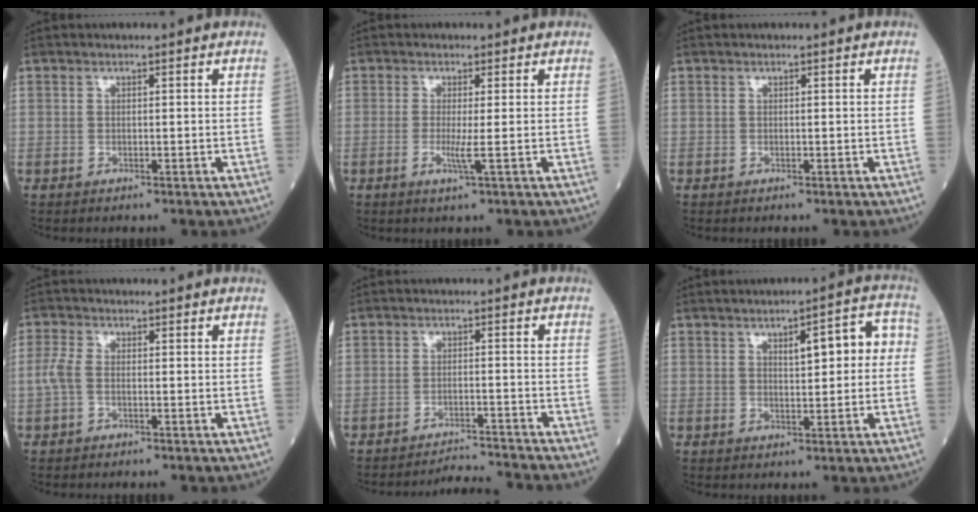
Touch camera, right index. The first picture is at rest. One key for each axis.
{"total": 2.4, "fx": -0.5, "fy": -0.5, "fz": 2.3, "tx": -0.050, "ty": -0.005, "tz": -0.008}
{"total": 0.0}
{"total": 2.5, "fx": -0.6, "fy": 1.3, "fz": 2.0, "tx": -0.057, "ty": 0.000, "tz": -0.017}
{"total": 5.0, "fx": -4.7, "fy": -1.6, "fz": -0.7, "tx": 0.013, "ty": -0.002, "tz": -0.076}
{"total": 6.8, "fx": 1.2, "fy": 2.0, "fz": 6.4, "tx": -0.085, "ty": 0.029, "tz": 0.017}